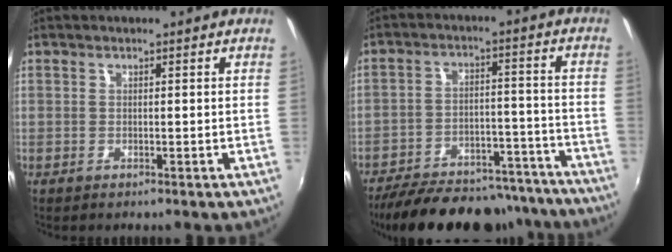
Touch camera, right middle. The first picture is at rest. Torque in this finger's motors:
{"motor_torque": [1.07, -1.06, 0.25, 0.12]}